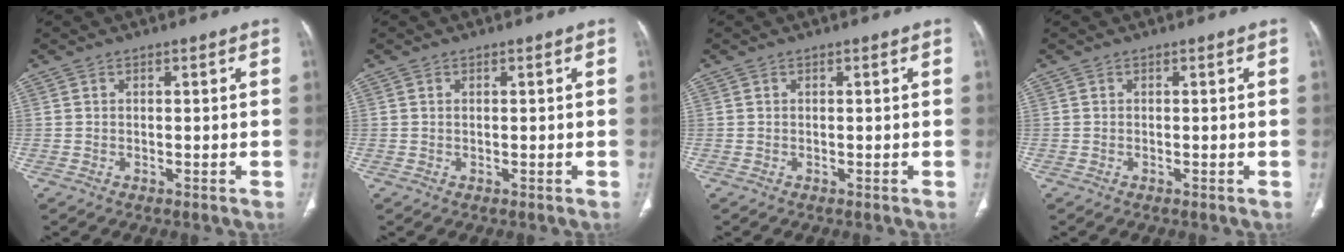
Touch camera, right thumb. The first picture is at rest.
{"total": 0.0}
{"total": 0.0}
{"total": 0.0}